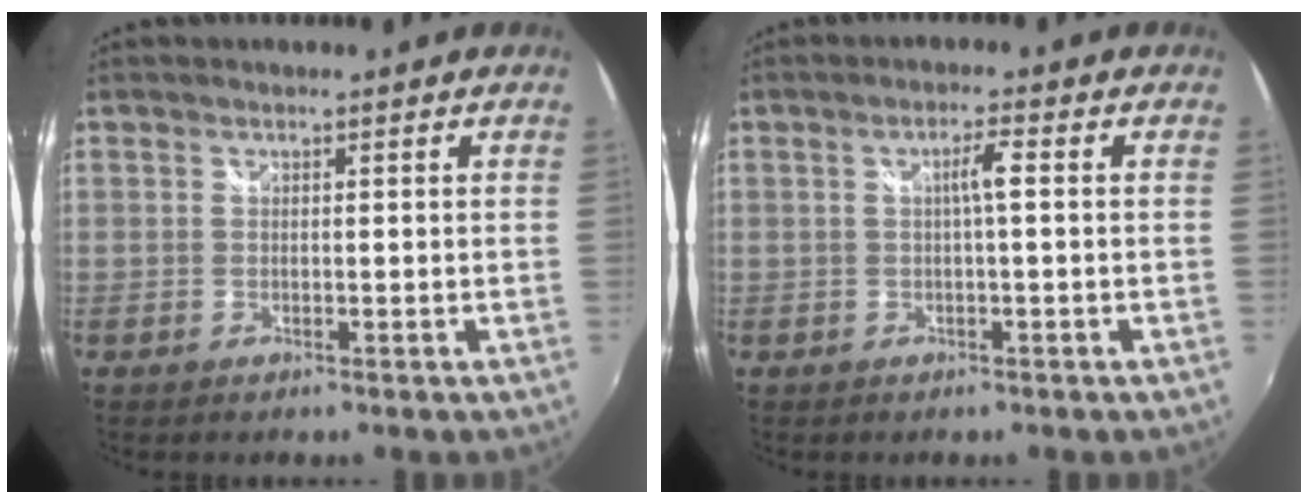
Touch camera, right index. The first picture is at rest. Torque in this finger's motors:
{"motor_torque": [0.49, -0.02, 0.04, 0.06]}